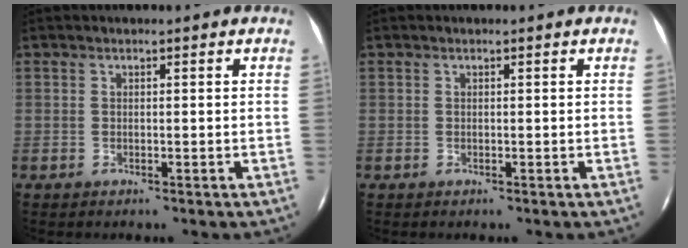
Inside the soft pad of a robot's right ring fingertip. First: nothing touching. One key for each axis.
{"total": 0.0}